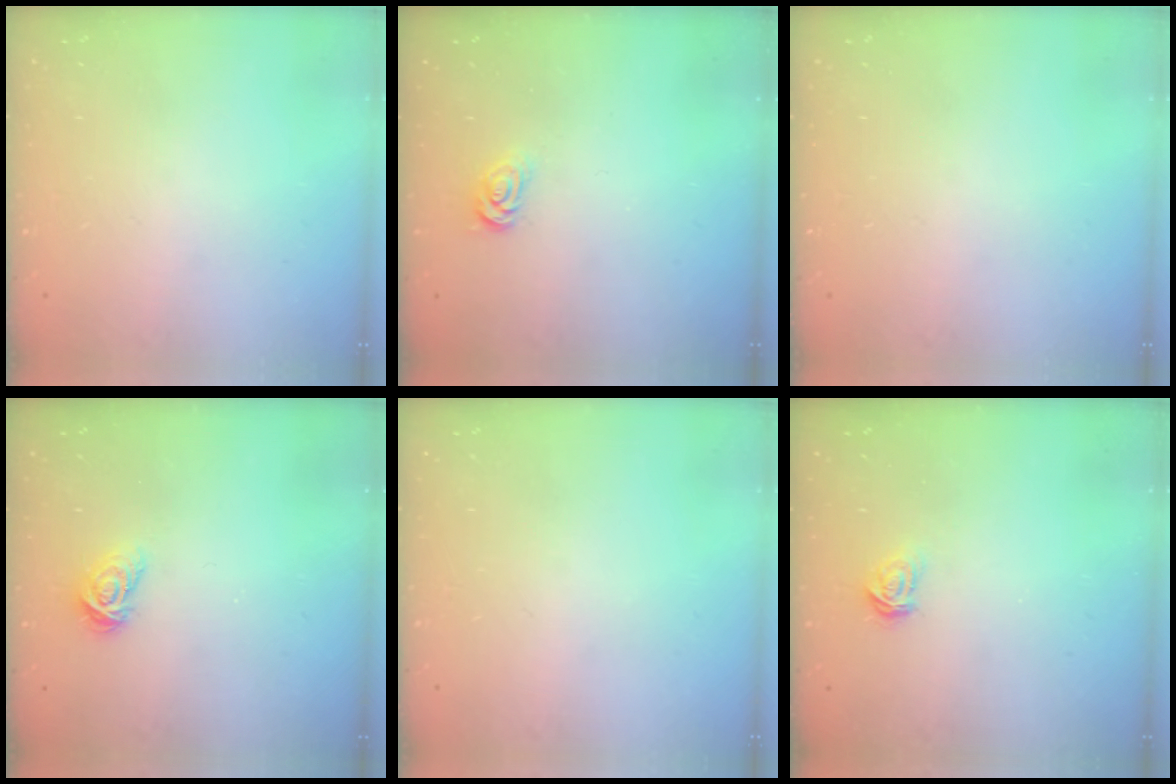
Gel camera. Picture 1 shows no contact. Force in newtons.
{"total": 2.0, "press": 2.0, "slide": 0.3}
{"total": 0.0}
{"total": 5.0, "press": 4.9, "slide": 0.7}
{"total": 0.0}
{"total": 3.0, "press": 3.0, "slide": 0.3}